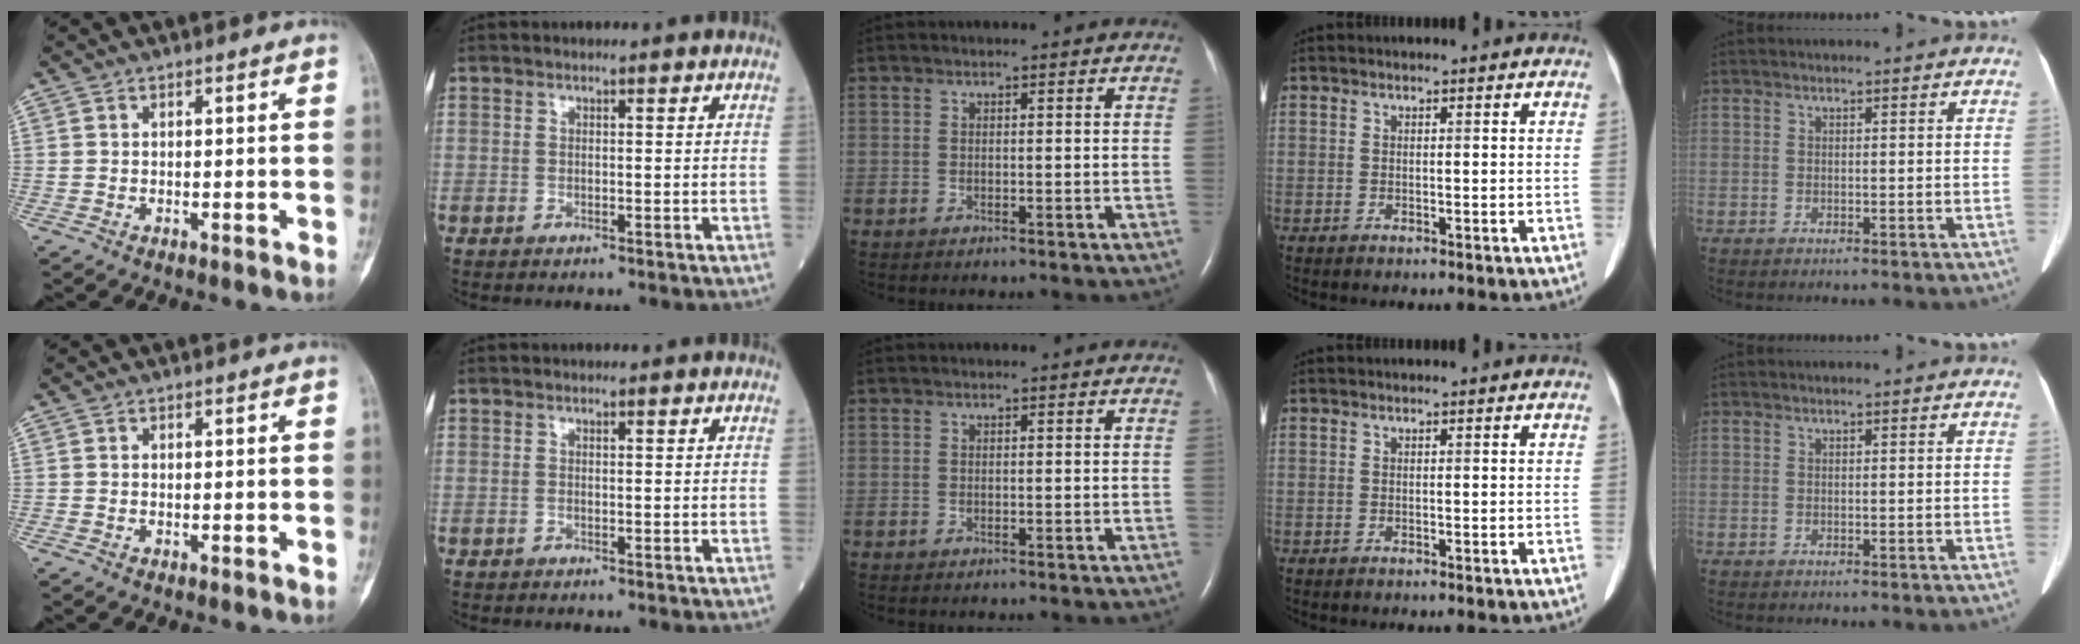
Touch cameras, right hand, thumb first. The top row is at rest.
{}